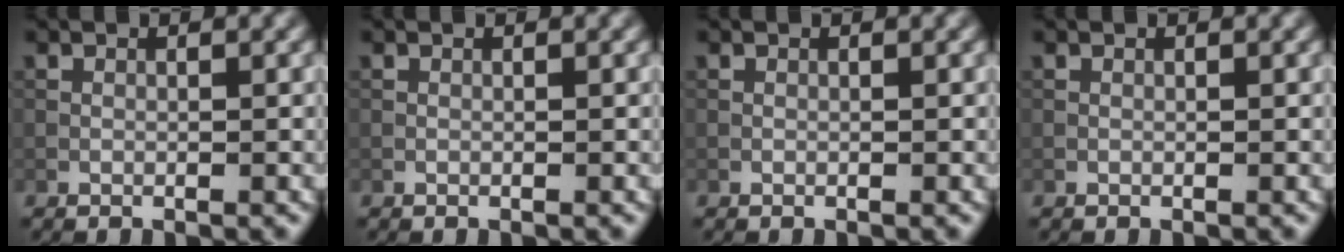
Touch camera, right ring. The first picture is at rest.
{"total": 0.0}
{"total": 0.0}
{"total": 0.0}